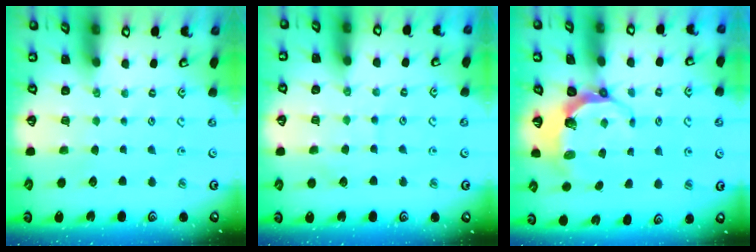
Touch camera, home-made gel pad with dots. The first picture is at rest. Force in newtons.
{"total": 5.1, "press": 5.1, "slide": 0.5}
{"total": 7.4, "press": 6.2, "slide": 4.1}